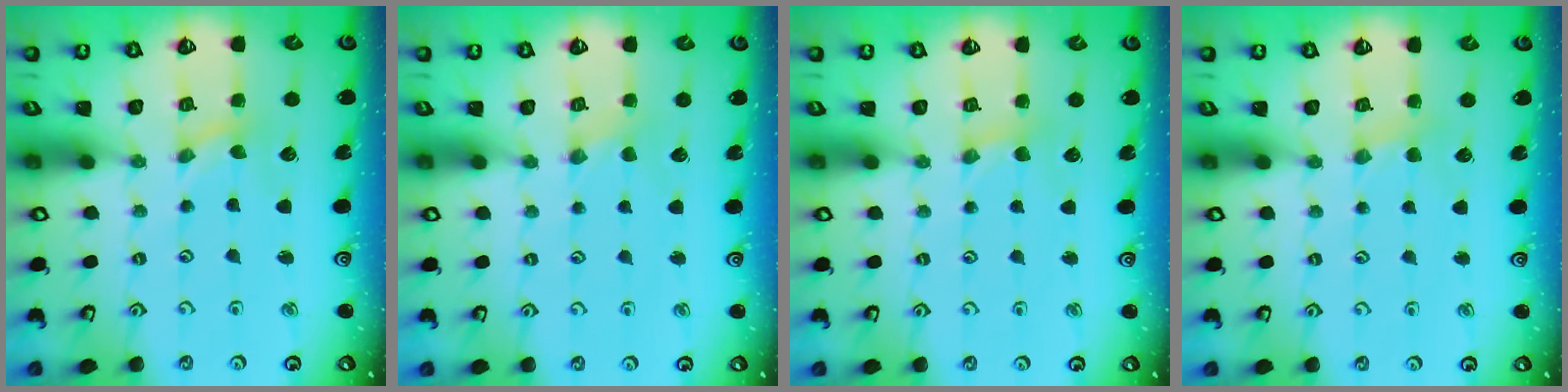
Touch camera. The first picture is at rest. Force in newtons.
{"total": 0.6, "press": 0.6, "slide": 0.2}
{"total": 2.1, "press": 2.1, "slide": 0.3}
{"total": 2.2, "press": 2.2, "slide": 0.3}